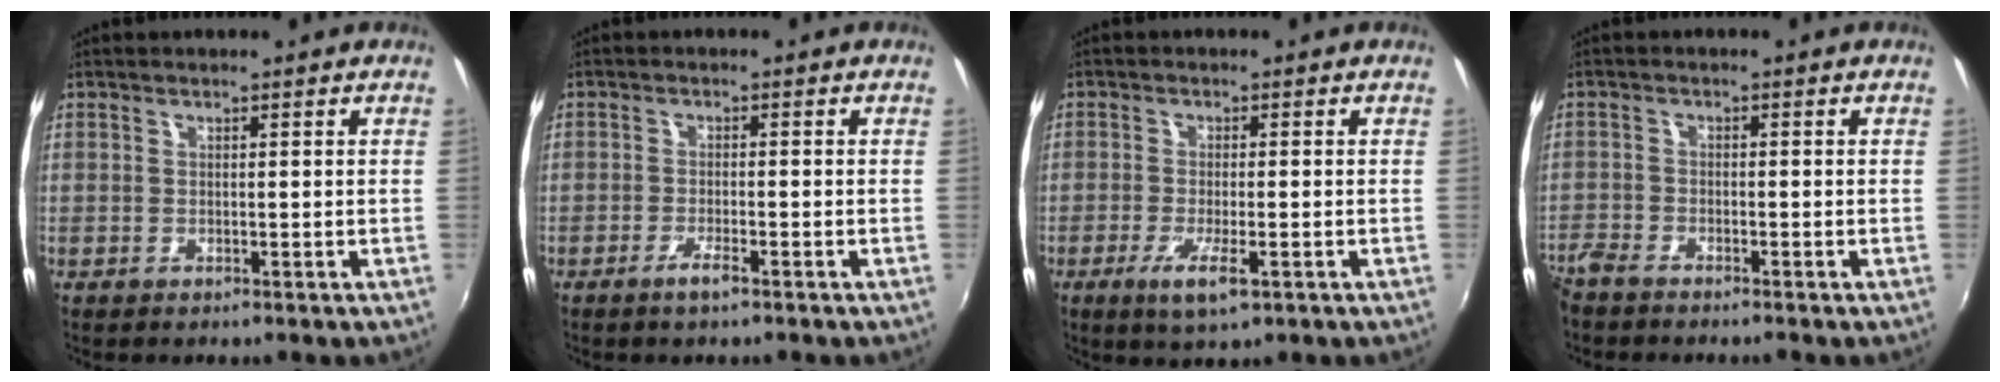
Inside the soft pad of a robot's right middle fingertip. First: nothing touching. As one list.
[{"total": 2.5, "force": [-1.7, 0.2, 1.8], "torque": [-0.042, -0.004, -0.035]}, {"total": 5.7, "force": [-2.7, 1.2, 4.8], "torque": [-0.102, -0.016, -0.047]}, {"total": 4.1, "force": [-3.8, 0.7, 1.3], "torque": [-0.043, -0.016, -0.078]}]